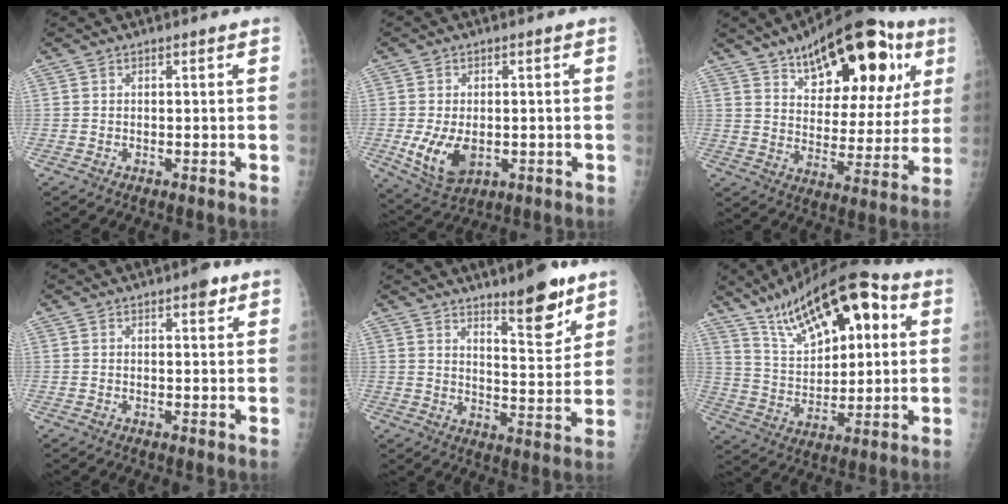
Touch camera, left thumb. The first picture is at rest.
{"total": 9.2, "force": [-1.9, 5.8, 6.9], "torque": [-0.120, -0.006, -0.020]}
{"total": 26.5, "force": [13.3, 12.2, 19.4], "torque": [-0.239, -0.016, 0.195]}
{"total": 2.8, "force": [1.6, 1.2, 1.9], "torque": [-0.016, -0.004, 0.018]}
{"total": 11.0, "force": [7.6, 3.0, 7.4], "torque": [-0.084, -0.059, 0.119]}
{"total": 21.9, "force": [9.8, 9.9, 16.8], "torque": [-0.235, -0.009, 0.170]}